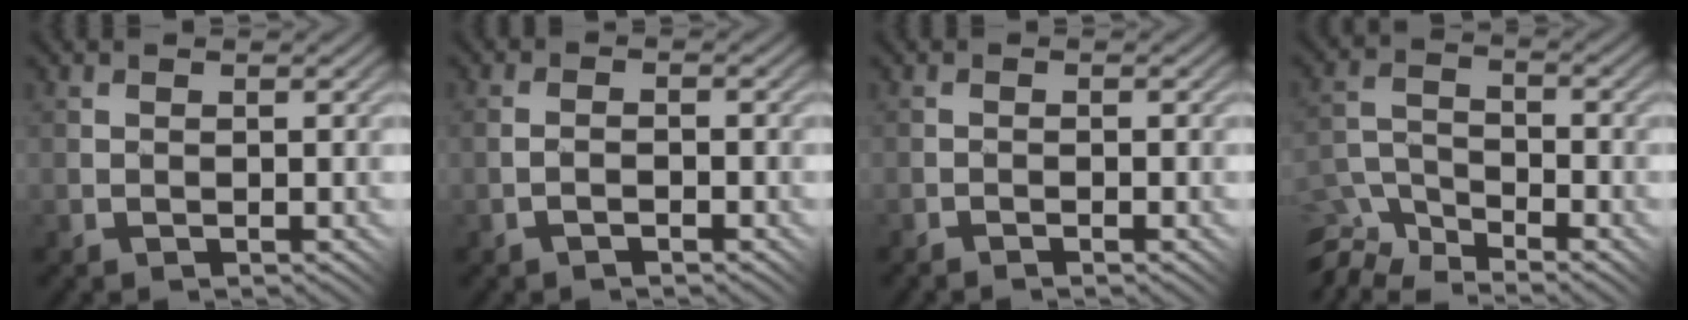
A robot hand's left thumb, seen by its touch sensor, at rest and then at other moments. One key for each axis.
{"total": 1.5, "fx": -0.9, "fy": 0.7, "fz": 1.0, "tx": -0.015, "ty": 0.010, "tz": -0.019}
{"total": 0.8, "fx": -0.8, "fy": -0.3, "fz": 0.1, "tx": -0.001, "ty": 0.006, "tz": -0.016}
{"total": 10.2, "fx": -9.0, "fy": 3.5, "fz": 3.2, "tx": -0.071, "ty": -0.013, "tz": -0.151}